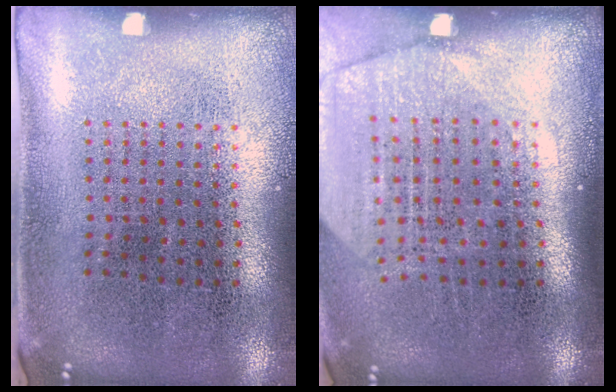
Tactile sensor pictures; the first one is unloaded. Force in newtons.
{"total": 1.9, "press": 1.6, "slide": 1.0}